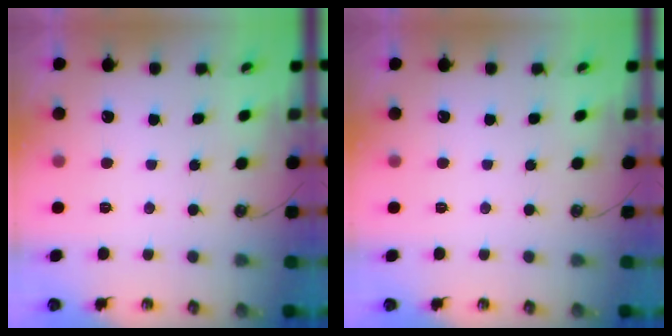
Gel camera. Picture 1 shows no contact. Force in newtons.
{"total": 0.0}